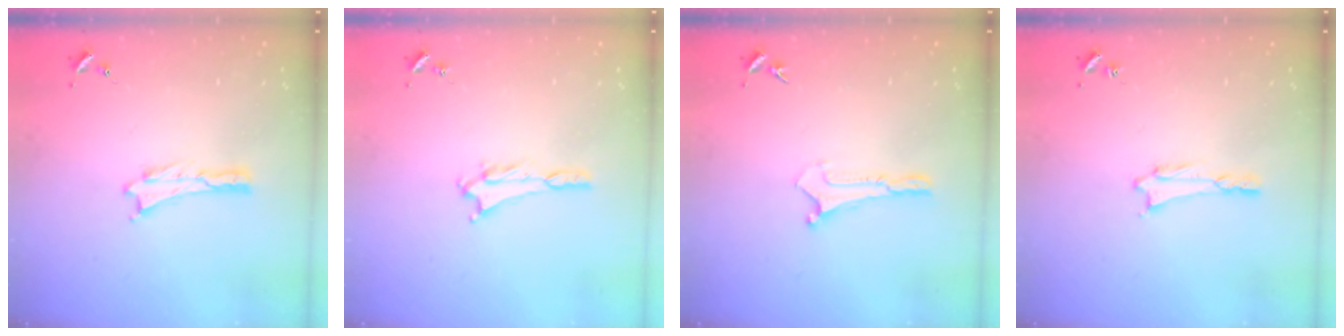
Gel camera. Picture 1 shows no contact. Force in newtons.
{"total": 1.3, "press": 1.3, "slide": 0.2}
{"total": 0.0}
{"total": 0.8, "press": 0.8, "slide": 0.1}